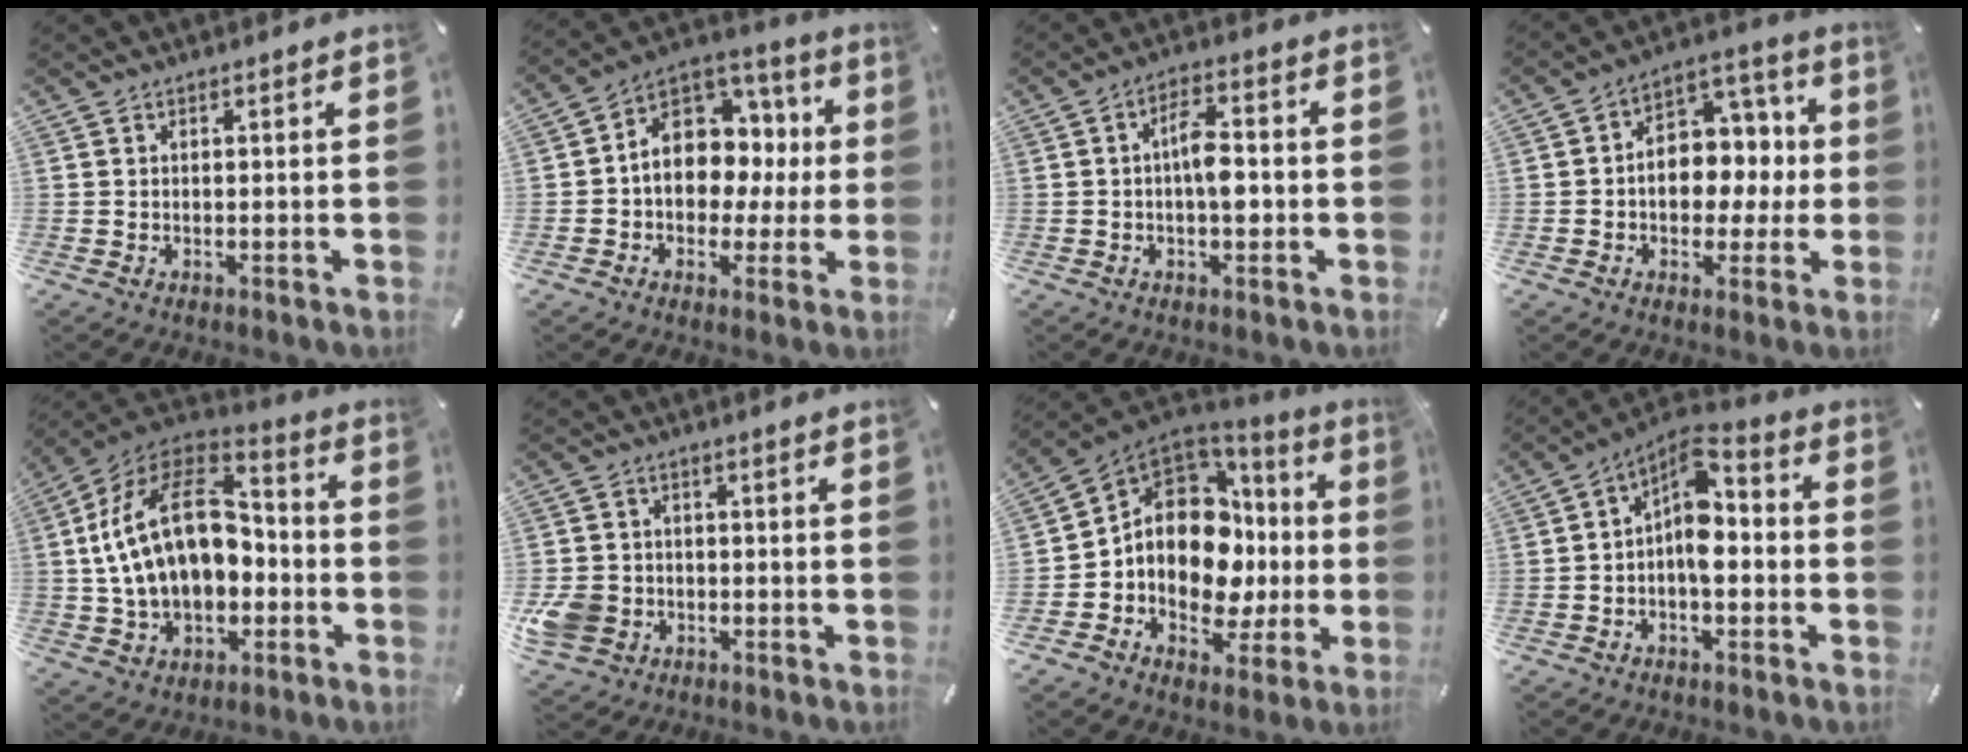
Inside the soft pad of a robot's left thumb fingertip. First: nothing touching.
{"total": 12.2, "force": [0.9, 10.3, 6.5], "torque": [-0.109, -0.010, 0.024]}
{"total": 7.1, "force": [-0.8, 3.5, 6.2], "torque": [-0.097, 0.008, -0.016]}
{"total": 10.5, "force": [-1.1, 8.8, 5.5], "torque": [-0.068, 0.006, -0.017]}
{"total": 22.2, "force": [1.1, 15.5, 15.9], "torque": [-0.312, 0.005, 0.024]}
{"total": 7.4, "force": [-2.3, 6.4, 2.9], "torque": [-0.074, 0.011, -0.043]}
{"total": 14.1, "force": [0.6, 11.0, 8.7], "torque": [-0.164, -0.019, 0.014]}
{"total": 7.8, "force": [-0.8, 4.1, 6.7], "torque": [-0.124, -0.004, -0.016]}